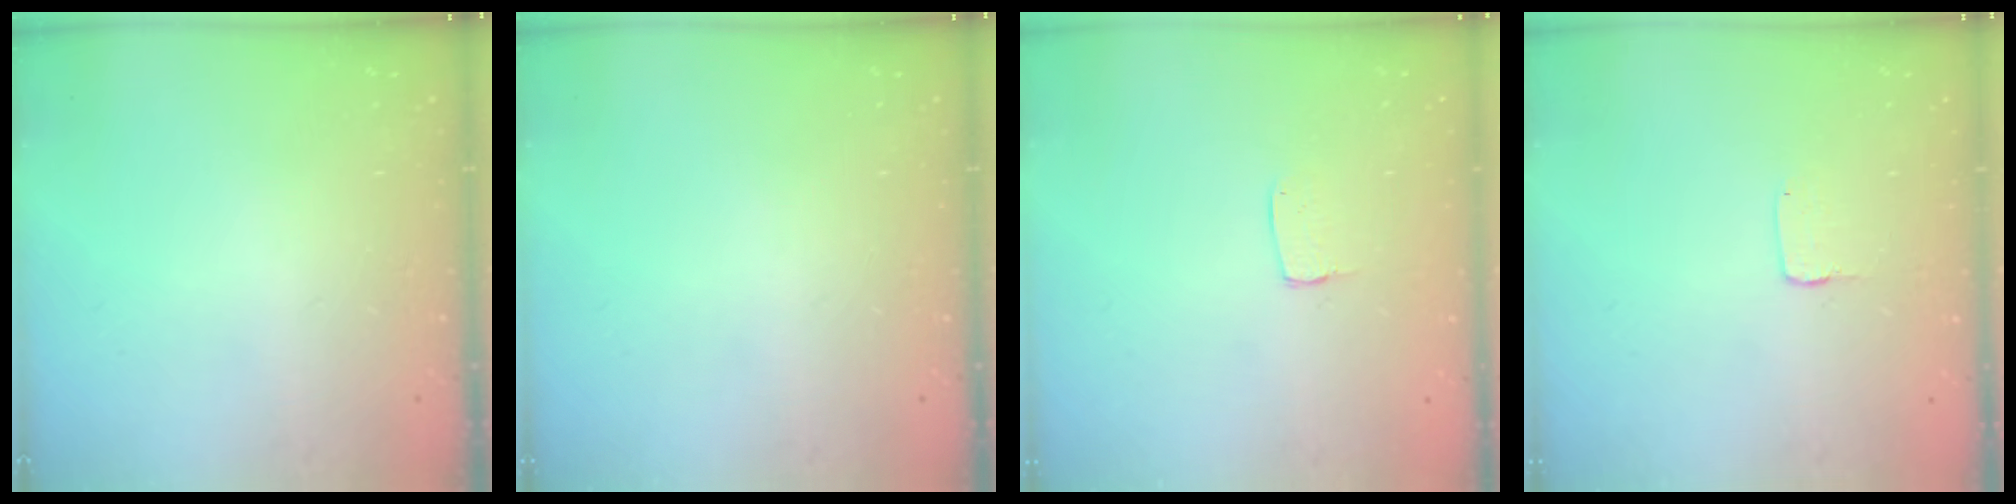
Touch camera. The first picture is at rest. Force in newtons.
{"total": 0.0}
{"total": 4.1, "press": 4.0, "slide": 0.2}
{"total": 1.0, "press": 1.0, "slide": 0.1}